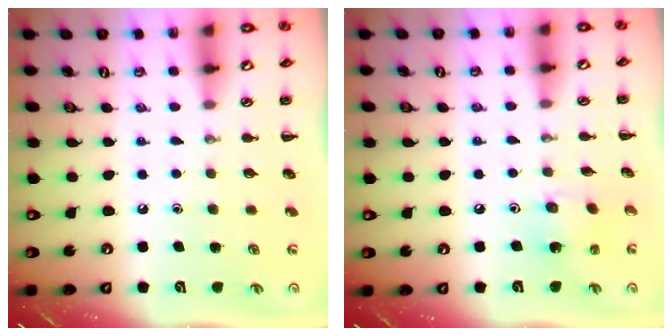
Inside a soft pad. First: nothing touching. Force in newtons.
{"total": 2.8, "press": 2.8, "slide": 0.5}